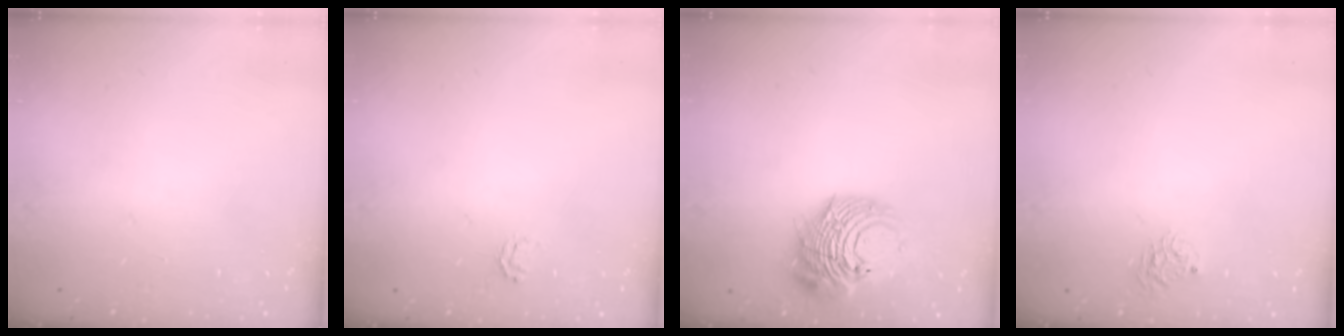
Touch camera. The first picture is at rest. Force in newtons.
{"total": 2.5, "press": 2.5, "slide": 0.2}
{"total": 14.6, "press": 14.5, "slide": 1.7}
{"total": 5.1, "press": 5.0, "slide": 0.4}